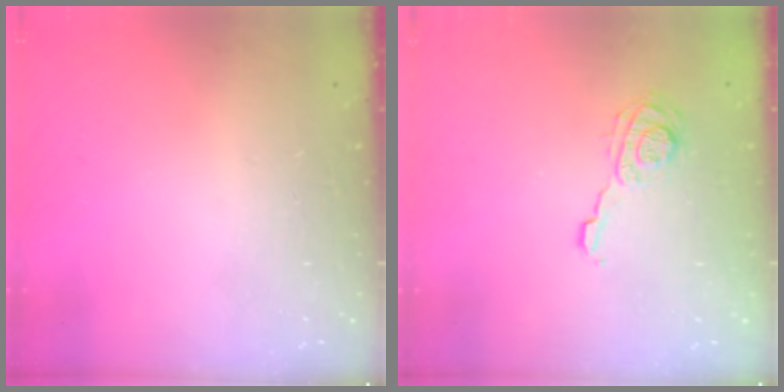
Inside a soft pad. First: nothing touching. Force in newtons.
{"total": 11.5, "press": 11.5, "slide": 0.4}